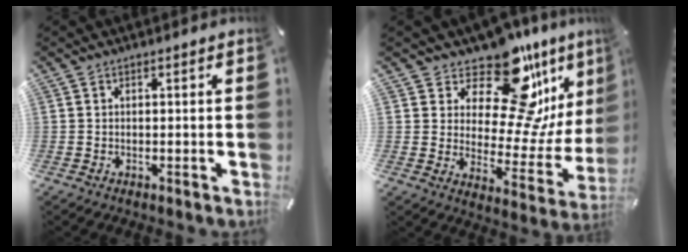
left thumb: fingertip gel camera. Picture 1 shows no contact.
{"total": 16.9, "force": [12.8, 6.8, 8.7], "torque": [-0.122, -0.127, 0.213]}